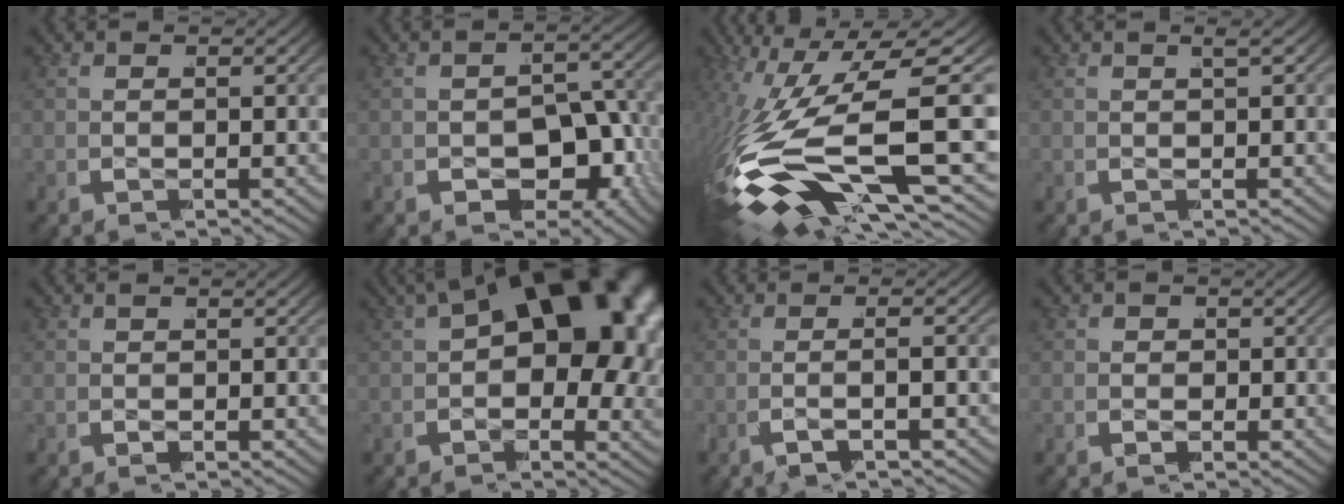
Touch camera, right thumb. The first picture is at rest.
{"total": 7.4, "force": [-2.4, 4.8, 5.1], "torque": [-0.086, -0.025, -0.025]}
{"total": 13.3, "force": [-4.0, 5.9, 11.2], "torque": [-0.249, -0.032, -0.050]}
{"total": 0.7, "force": [-0.1, -0.7, 0.1], "torque": [-0.003, 0.008, -0.001]}
{"total": 0.5, "force": [-0.1, 0.4, 0.3], "torque": [-0.008, -0.005, 0.000]}
{"total": 16.7, "force": [1.1, 9.3, 13.8], "torque": [-0.197, -0.010, 0.017]}
{"total": 2.2, "force": [-1.5, 0.2, 1.6], "torque": [-0.047, 0.007, -0.031]}
{"total": 1.9, "force": [-0.5, 1.7, 0.8], "torque": [-0.018, -0.011, -0.004]}